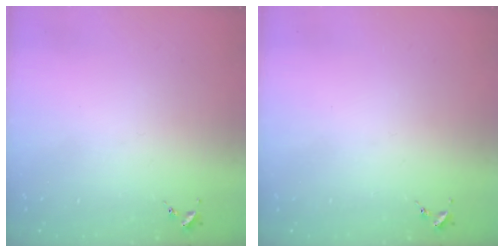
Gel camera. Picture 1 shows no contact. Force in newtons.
{"total": 0.0}